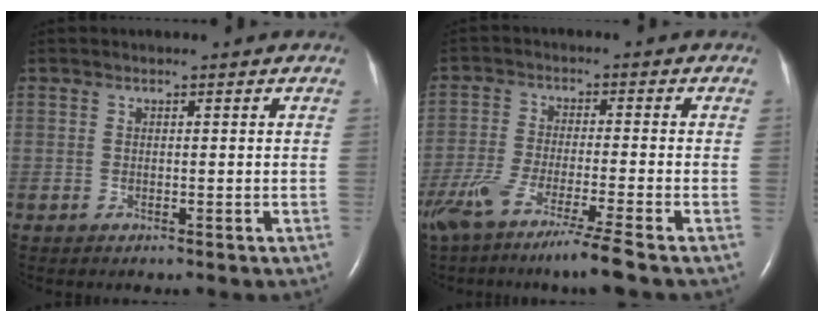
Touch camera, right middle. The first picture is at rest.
{"total": 11.7, "force": [-8.5, -1.2, 7.9], "torque": [-0.139, -0.039, -0.142]}